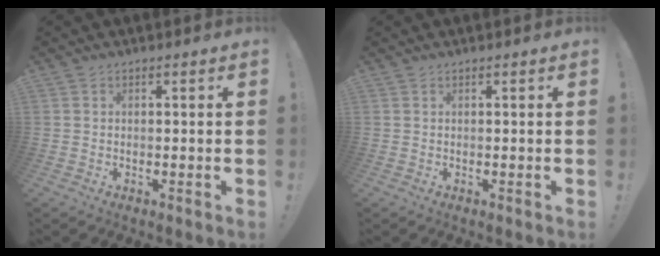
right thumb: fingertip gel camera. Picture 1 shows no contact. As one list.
[{"total": 0.0}]